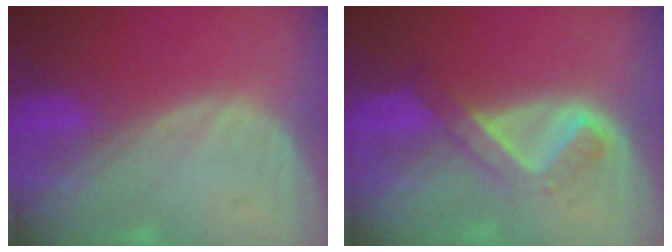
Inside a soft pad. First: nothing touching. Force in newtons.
{"total": 5.2, "press": 4.5, "slide": 2.7}